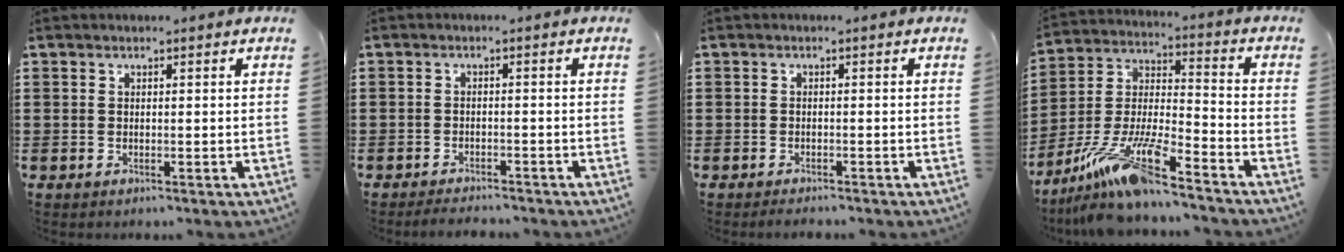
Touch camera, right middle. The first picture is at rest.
{"total": 2.0, "force": [-2.0, 0.1, 0.1], "torque": [-0.008, -0.001, -0.040]}
{"total": 1.0, "force": [-1.0, 0.0, 0.1], "torque": [-0.005, -0.002, -0.020]}
{"total": 13.6, "force": [-11.1, 1.1, 7.8], "torque": [-0.160, 0.010, -0.215]}